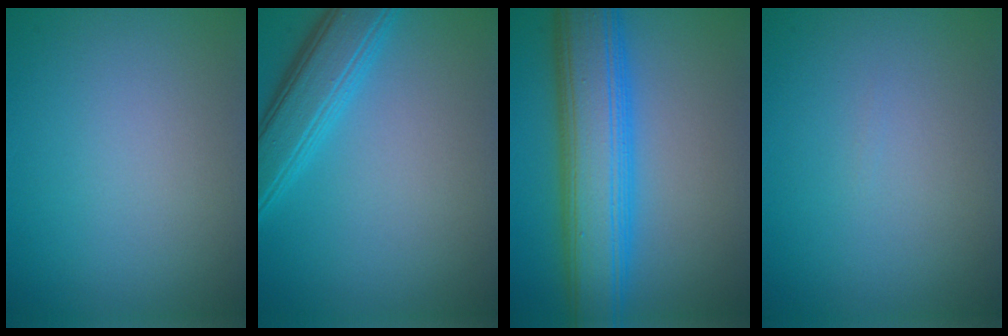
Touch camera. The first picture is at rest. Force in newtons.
{"total": 4.7, "press": 4.7, "slide": 0.1}
{"total": 8.7, "press": 8.7, "slide": 0.2}
{"total": 0.0}